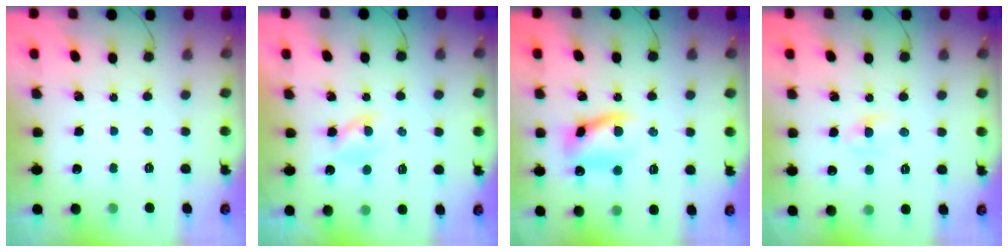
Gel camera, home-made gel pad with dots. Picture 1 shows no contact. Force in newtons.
{"total": 2.0, "press": 1.8, "slide": 0.9}
{"total": 11.1, "press": 11.0, "slide": 1.4}
{"total": 1.6, "press": 1.4, "slide": 0.8}